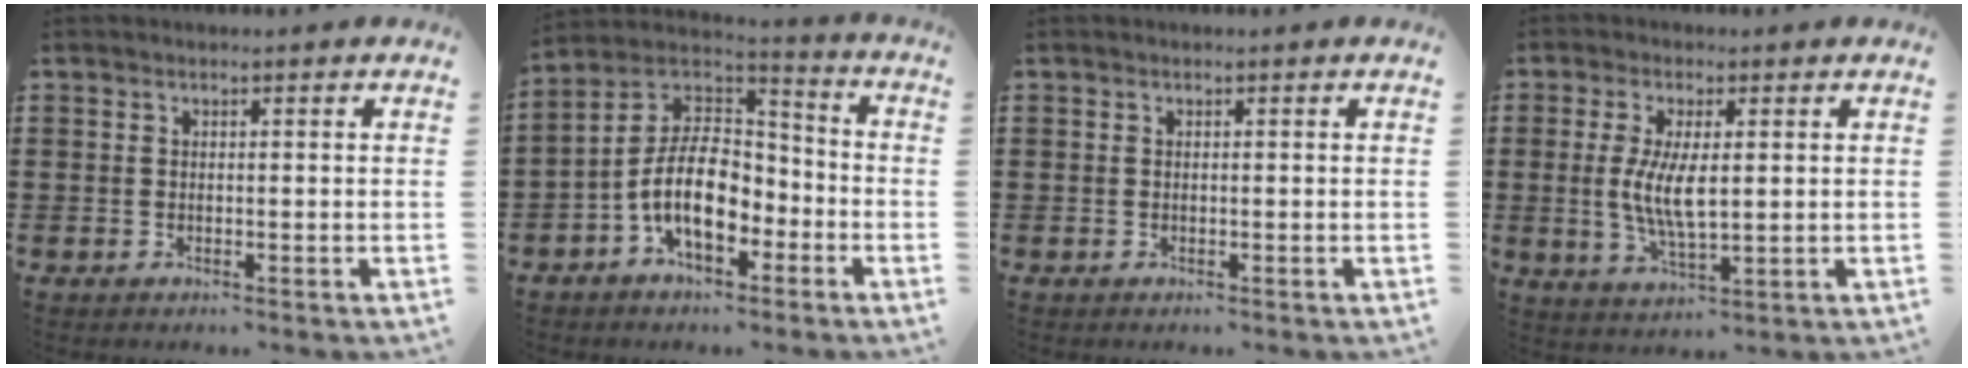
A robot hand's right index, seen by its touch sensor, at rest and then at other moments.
{"total": 10.3, "force": [-3.8, 5.6, 7.7], "torque": [-0.194, -0.004, -0.080]}
{"total": 0.0}
{"total": 6.7, "force": [0.3, 2.4, 6.2], "torque": [-0.131, 0.000, 0.001]}